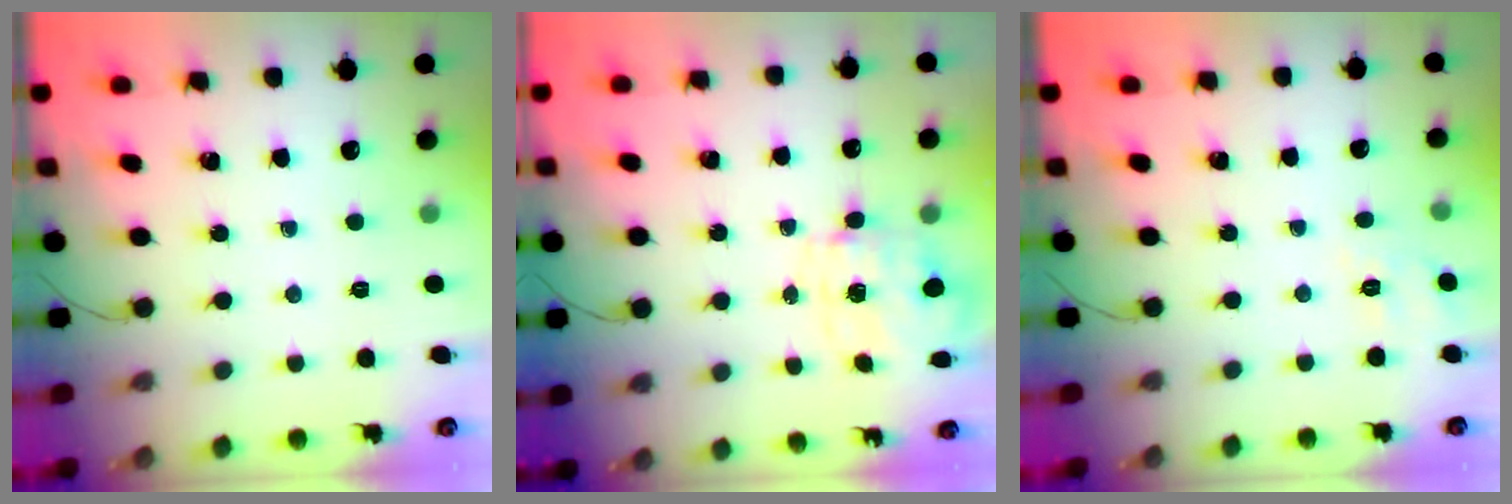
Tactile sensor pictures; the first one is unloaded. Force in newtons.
{"total": 9.5, "press": 9.5, "slide": 0.6}
{"total": 7.1, "press": 6.9, "slide": 1.8}